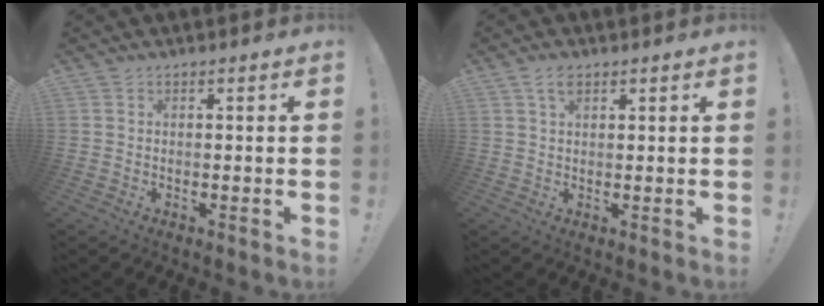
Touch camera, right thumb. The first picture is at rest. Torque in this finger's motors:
{"motor_torque": [-0.28, 0.22, -0.06, 0.28, -0.01]}